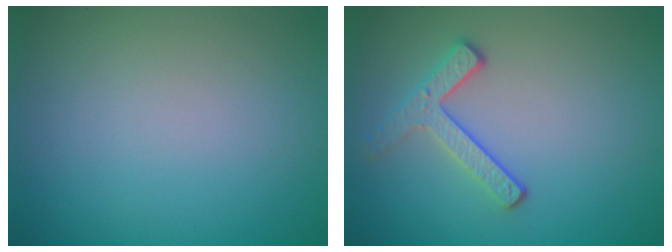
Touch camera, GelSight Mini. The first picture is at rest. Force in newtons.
{"total": 2.7, "press": 2.3, "slide": 1.3}